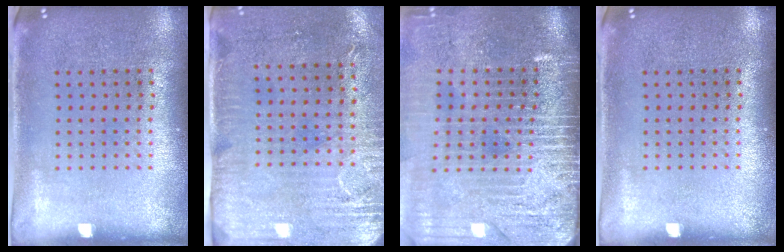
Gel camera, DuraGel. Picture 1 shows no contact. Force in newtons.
{"total": 2.9, "press": 2.4, "slide": 1.6}
{"total": 4.5, "press": 3.8, "slide": 2.4}
{"total": 0.0}